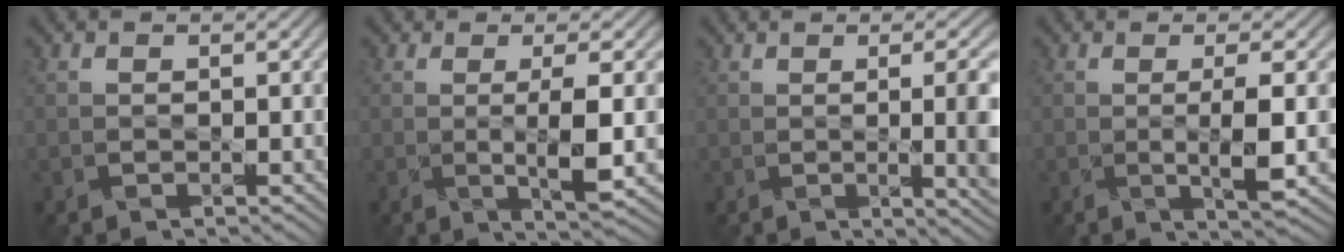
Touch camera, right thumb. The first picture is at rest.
{"total": 4.7, "force": [0.0, 0.3, 4.7], "torque": [-0.080, 0.000, 0.008]}
{"total": 7.6, "force": [-0.1, 1.8, 7.3], "torque": [-0.073, 0.011, 0.006]}
{"total": 4.4, "force": [-0.2, 0.0, 4.4], "torque": [-0.074, 0.003, 0.004]}